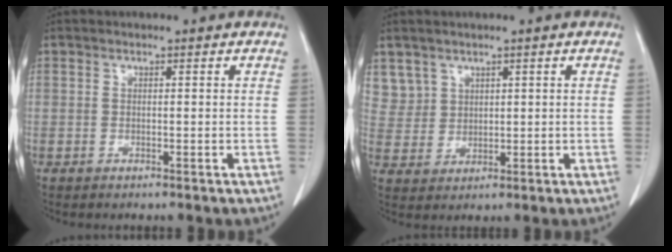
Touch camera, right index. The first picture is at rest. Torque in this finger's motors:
{"motor_torque": [-0.25, 0.33, -0.02, 0.00]}